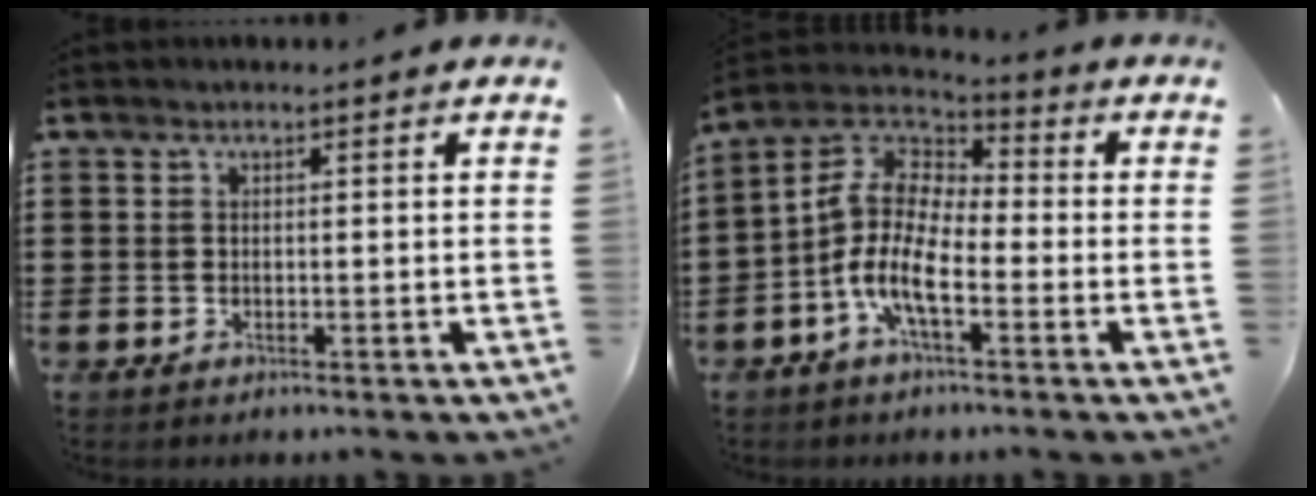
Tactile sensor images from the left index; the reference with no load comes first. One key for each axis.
{"total": 10.5, "fx": -4.0, "fy": 4.3, "fz": 8.8, "tx": -0.225, "ty": -0.017, "tz": -0.094}